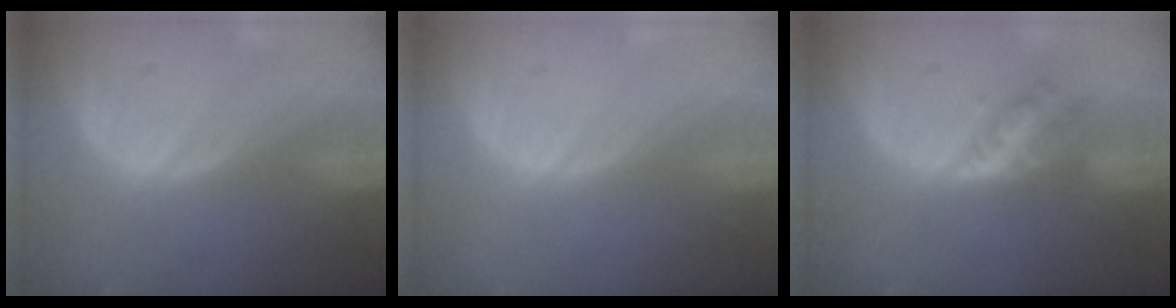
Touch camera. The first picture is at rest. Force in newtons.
{"total": 0.0}
{"total": 4.7, "press": 4.4, "slide": 1.5}